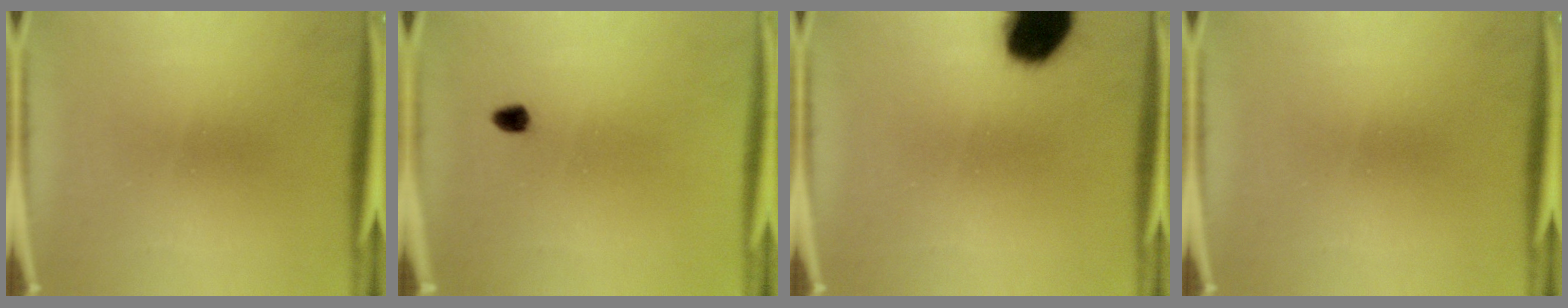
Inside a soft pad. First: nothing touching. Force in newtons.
{"total": 1.5}
{"total": 14.9}
{"total": 0.0}